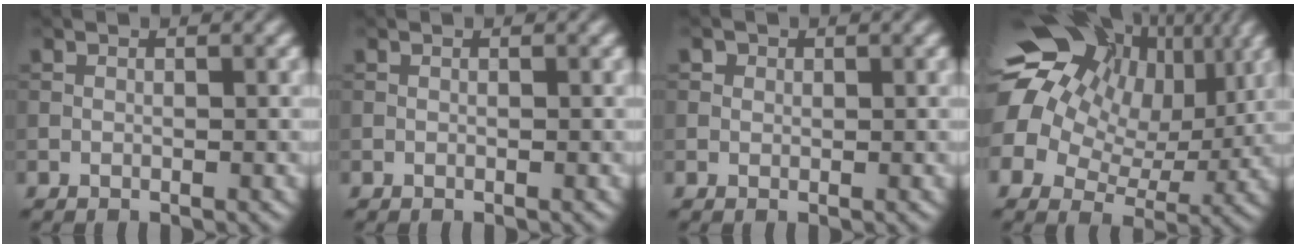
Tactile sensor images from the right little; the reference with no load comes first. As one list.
[{"total": 0.0}, {"total": 0.8, "force": [0.4, 0.7, 0.2], "torque": [-0.003, -0.001, 0.001]}, {"total": 17.0, "force": [6.6, 12.3, 9.7], "torque": [-0.210, 0.047, 0.096]}]